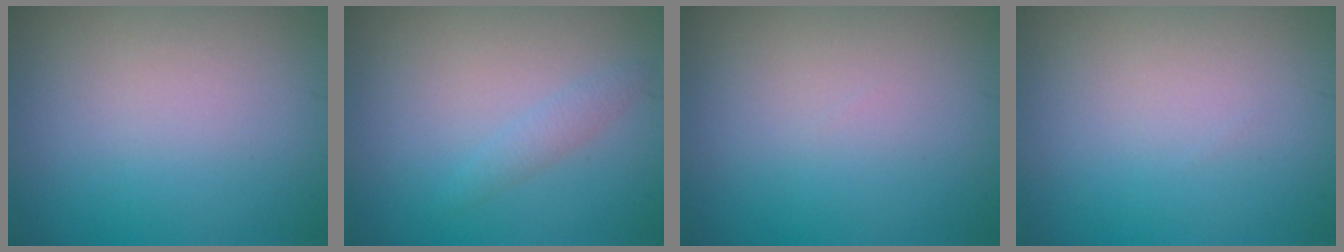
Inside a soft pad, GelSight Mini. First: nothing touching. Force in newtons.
{"total": 1.1, "press": 1.1, "slide": 0.1}
{"total": 0.0}
{"total": 0.0}